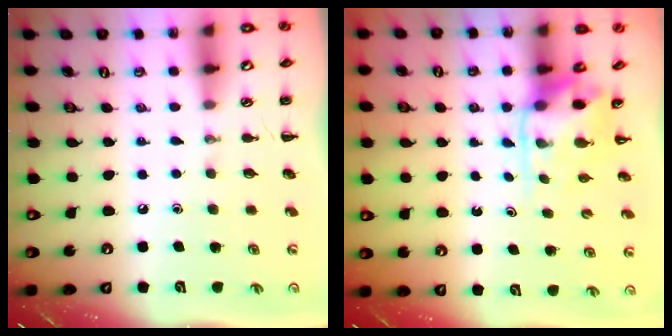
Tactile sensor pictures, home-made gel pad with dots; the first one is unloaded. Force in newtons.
{"total": 3.9, "press": 3.8, "slide": 0.7}